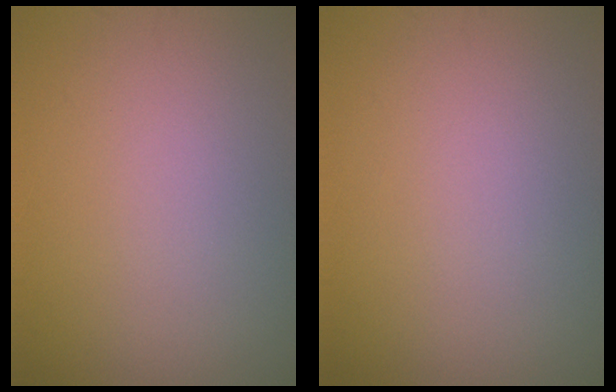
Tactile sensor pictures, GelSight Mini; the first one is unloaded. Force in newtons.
{"total": 0.0}